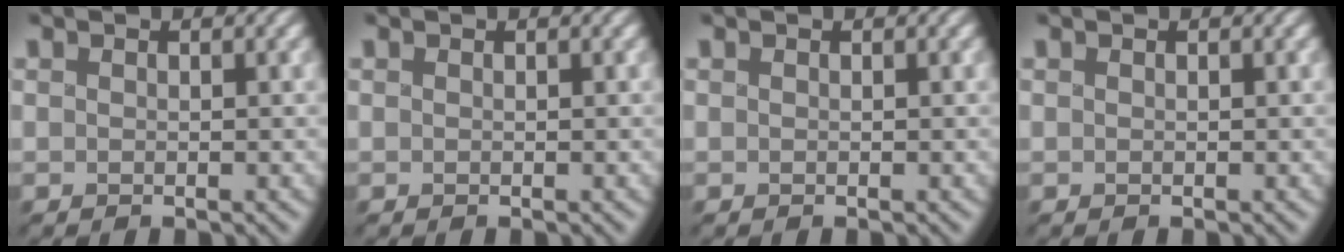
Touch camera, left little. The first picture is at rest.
{"total": 0.0}
{"total": 0.0}
{"total": 0.0}